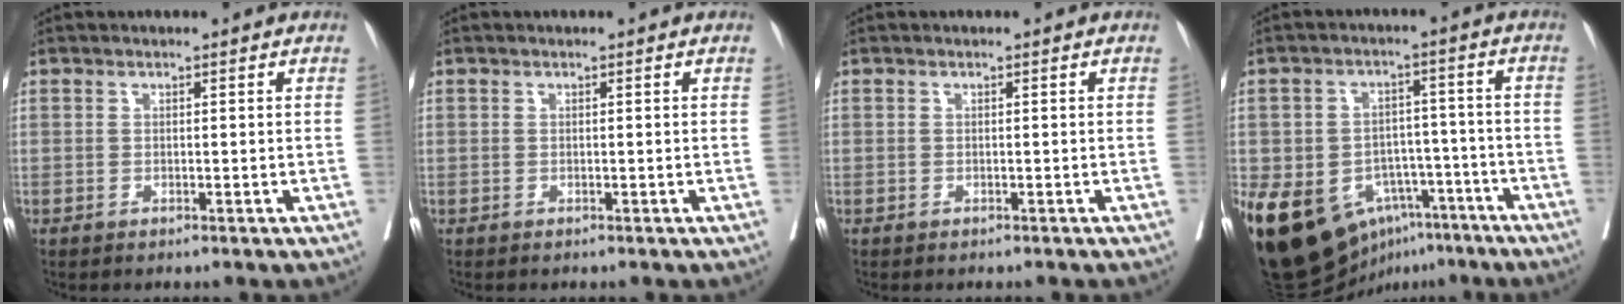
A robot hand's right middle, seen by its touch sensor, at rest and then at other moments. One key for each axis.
{"total": 0.0}
{"total": 0.6, "fx": -0.6, "fy": 0.1, "fz": 0.1, "tx": -0.001, "ty": -0.001, "tz": -0.014}
{"total": 19.0, "fx": -9.8, "fy": 13.1, "fz": 9.6, "tx": -0.184, "ty": 0.026, "tz": -0.138}